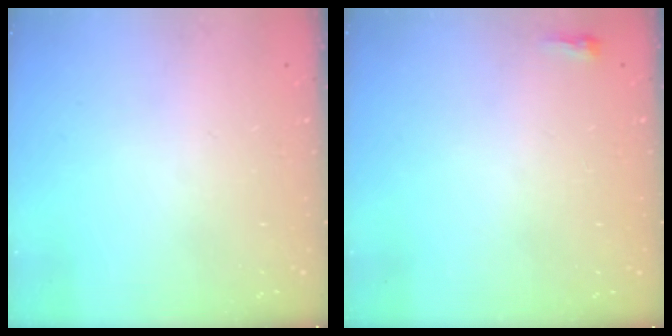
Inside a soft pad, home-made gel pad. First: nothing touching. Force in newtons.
{"total": 2.4, "press": 2.4, "slide": 0.6}